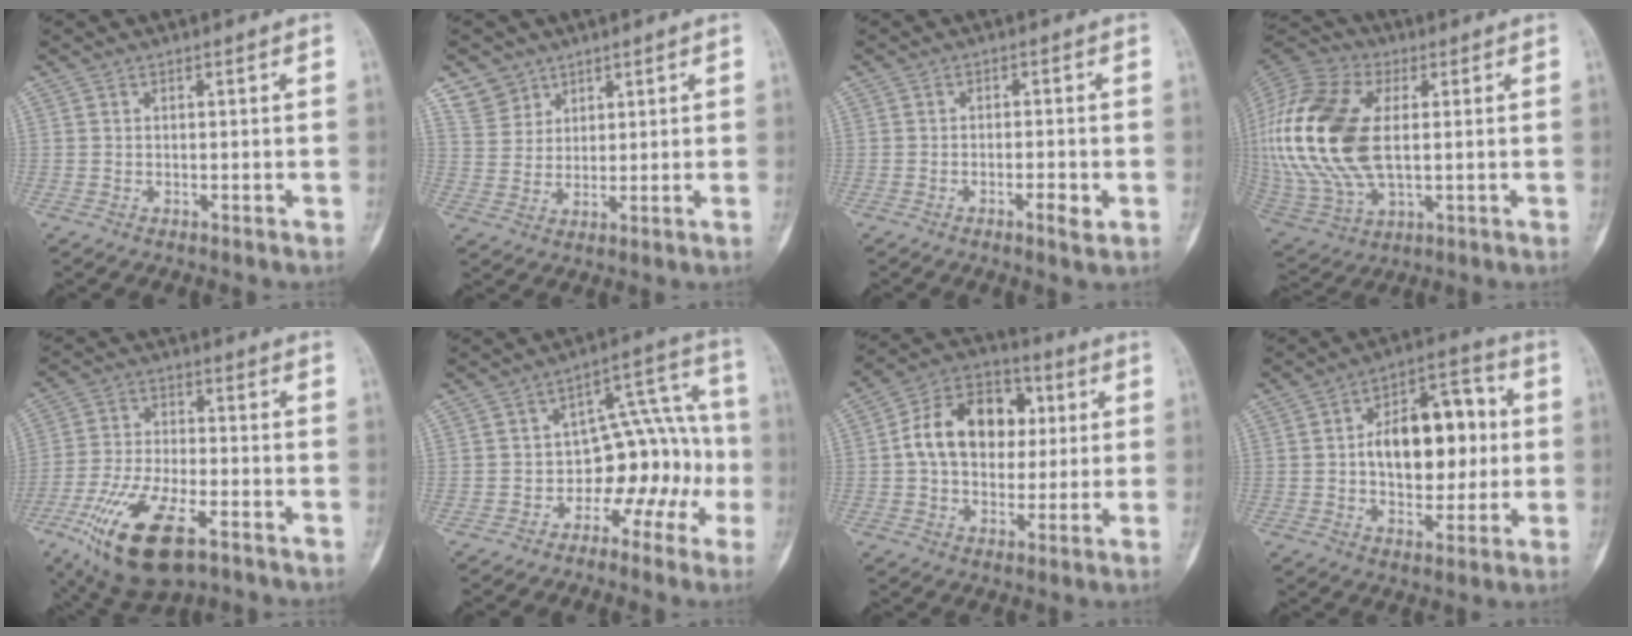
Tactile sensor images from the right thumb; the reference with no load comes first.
{"total": 5.1, "force": [3.7, 3.6, -0.4], "torque": [0.028, -0.024, 0.074]}
{"total": 2.7, "force": [-1.2, 0.8, 2.2], "torque": [-0.040, 0.003, -0.020]}
{"total": 26.0, "force": [2.6, 14.7, 21.2], "torque": [-0.478, -0.005, 0.049]}
{"total": 17.5, "force": [-8.8, 7.5, 13.1], "torque": [-0.257, 0.018, -0.149]}
{"total": 12.9, "force": [-3.9, 8.7, 8.7], "torque": [-0.046, 0.082, -0.059]}
{"total": 16.0, "force": [2.1, 11.5, 10.9], "torque": [-0.143, 0.022, 0.026]}
{"total": 17.5, "force": [1.0, 10.3, 14.1], "torque": [-0.165, 0.026, 0.015]}